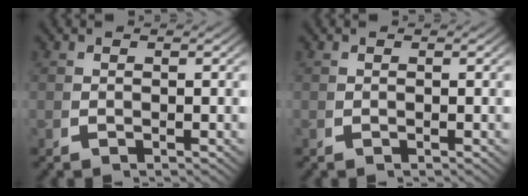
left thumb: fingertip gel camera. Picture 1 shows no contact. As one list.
[{"total": 0.0}]